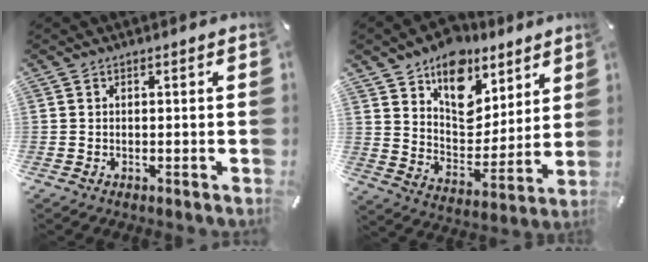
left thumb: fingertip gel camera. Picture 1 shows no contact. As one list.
[{"total": 14.0, "force": [9.4, 9.2, 4.8], "torque": [-0.064, -0.082, 0.169]}]